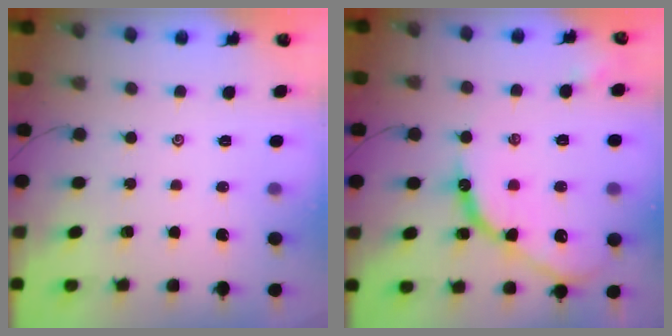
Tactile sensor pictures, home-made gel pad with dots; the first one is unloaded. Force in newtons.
{"total": 14.2, "press": 14.1, "slide": 1.1}